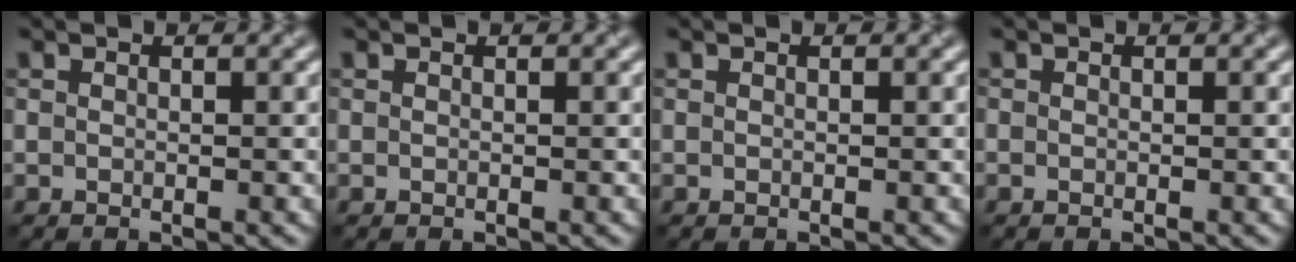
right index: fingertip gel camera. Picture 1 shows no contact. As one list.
[{"total": 0.0}, {"total": 0.0}, {"total": 0.0}]